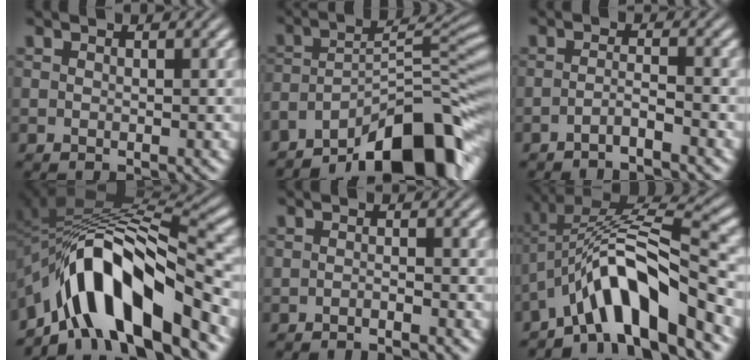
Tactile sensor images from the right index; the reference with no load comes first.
{"total": 14.0, "force": [-7.5, 6.5, 9.9], "torque": [-0.134, -0.032, -0.101]}
{"total": 2.4, "force": [-2.2, -0.2, 0.8], "torque": [-0.010, -0.011, -0.035]}
{"total": 15.4, "force": [-2.6, 8.0, 12.9], "torque": [-0.217, -0.003, -0.036]}
{"total": 1.3, "force": [-1.3, -0.4, 0.0], "torque": [0.001, -0.003, -0.022]}
{"total": 8.8, "force": [-2.1, 4.5, 7.2], "torque": [-0.119, -0.005, -0.026]}